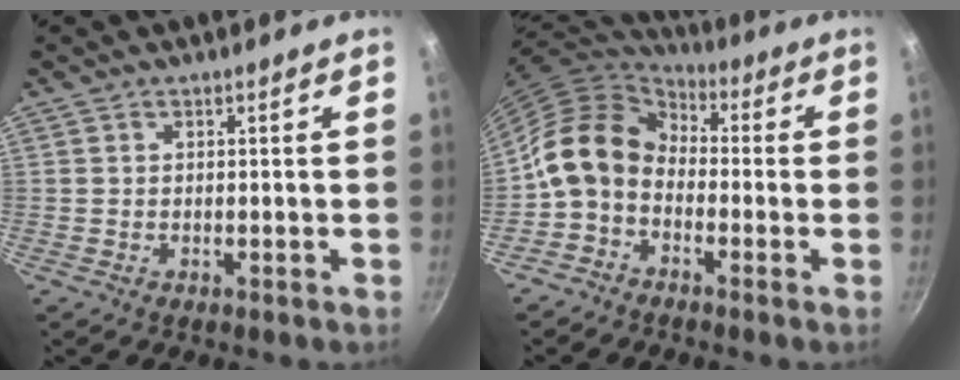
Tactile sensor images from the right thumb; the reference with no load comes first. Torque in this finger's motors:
{"motor_torque": [0.99, 1.83, 0.85, -0.93, 0.29]}